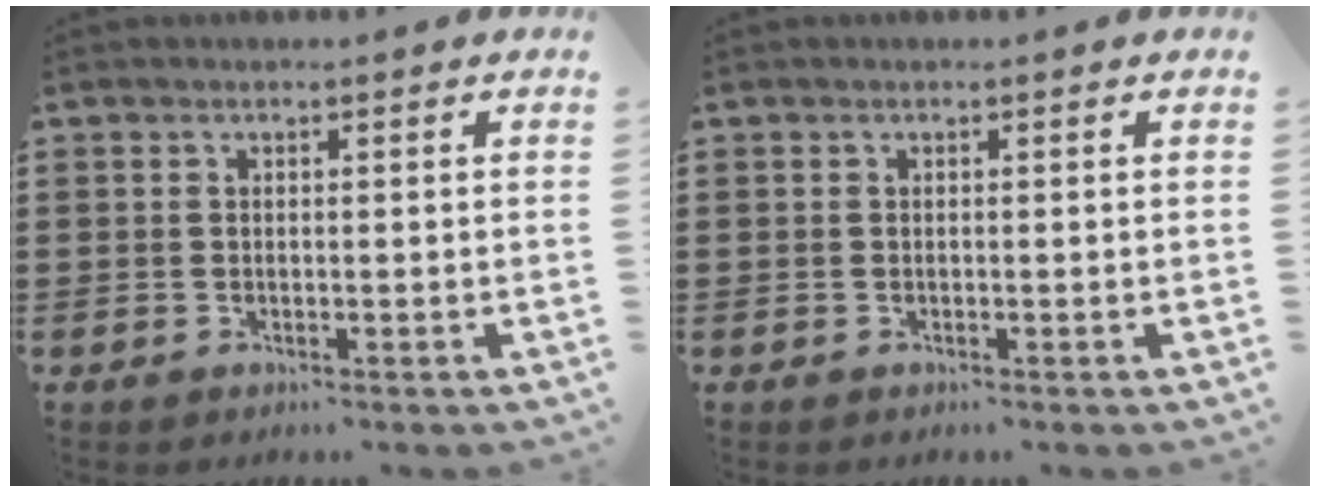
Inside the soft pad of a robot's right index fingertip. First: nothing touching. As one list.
[{"total": 0.0}]